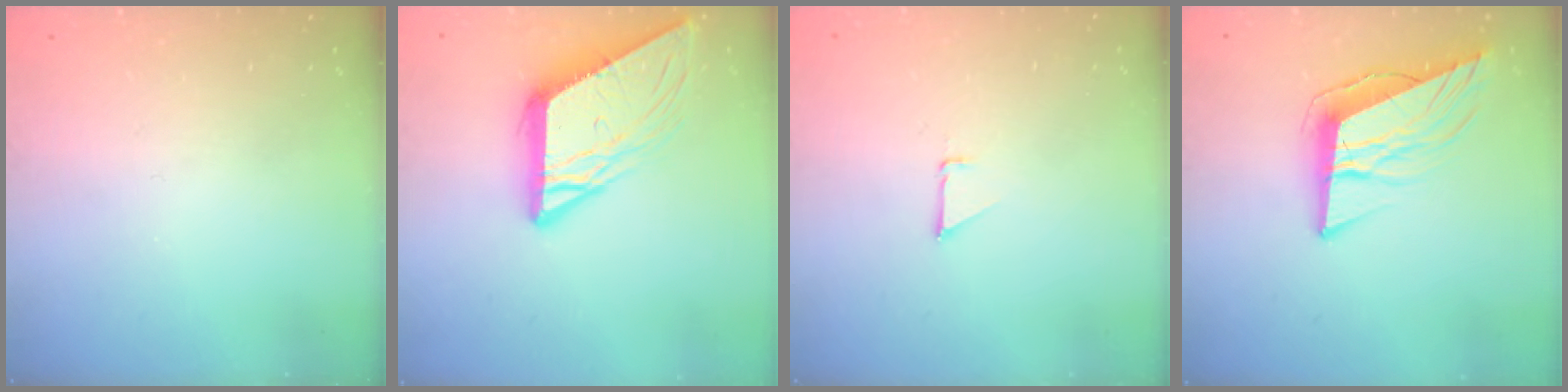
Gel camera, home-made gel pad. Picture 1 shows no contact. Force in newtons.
{"total": 10.6, "press": 10.5, "slide": 1.1}
{"total": 0.8, "press": 0.8, "slide": 0.1}
{"total": 12.1, "press": 11.5, "slide": 3.6}